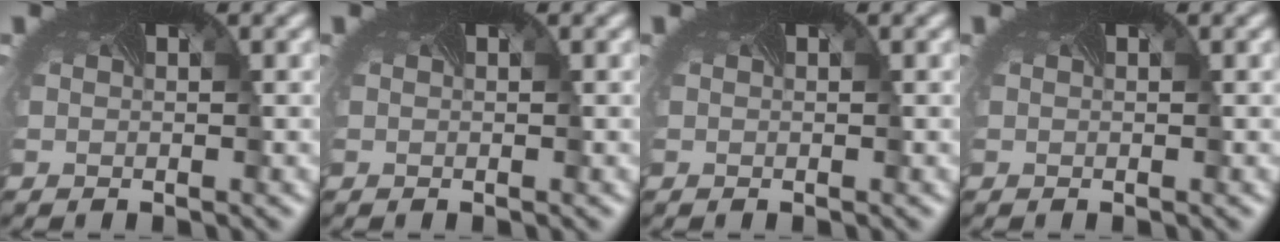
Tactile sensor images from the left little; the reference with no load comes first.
{"total": 0.0}
{"total": 0.0}
{"total": 0.0}